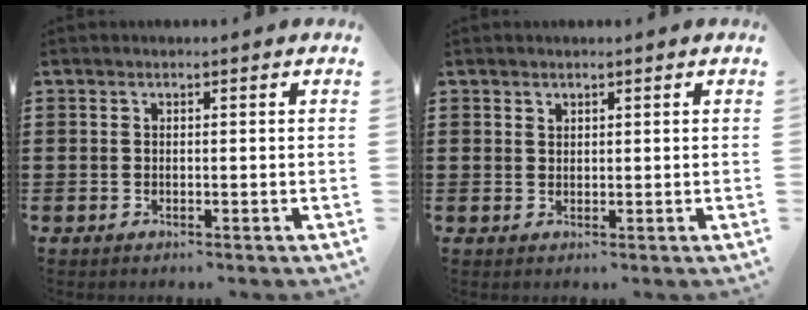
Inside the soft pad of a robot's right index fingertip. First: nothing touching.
{"total": 1.0, "force": [0.8, 0.5, 0.1], "torque": [-0.004, 0.001, 0.017]}